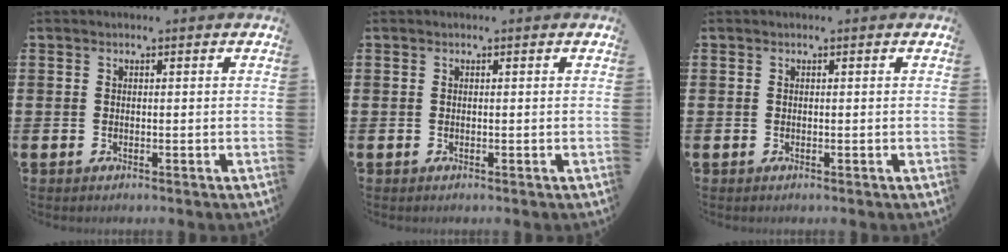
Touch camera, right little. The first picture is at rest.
{"total": 0.0}
{"total": 0.0}